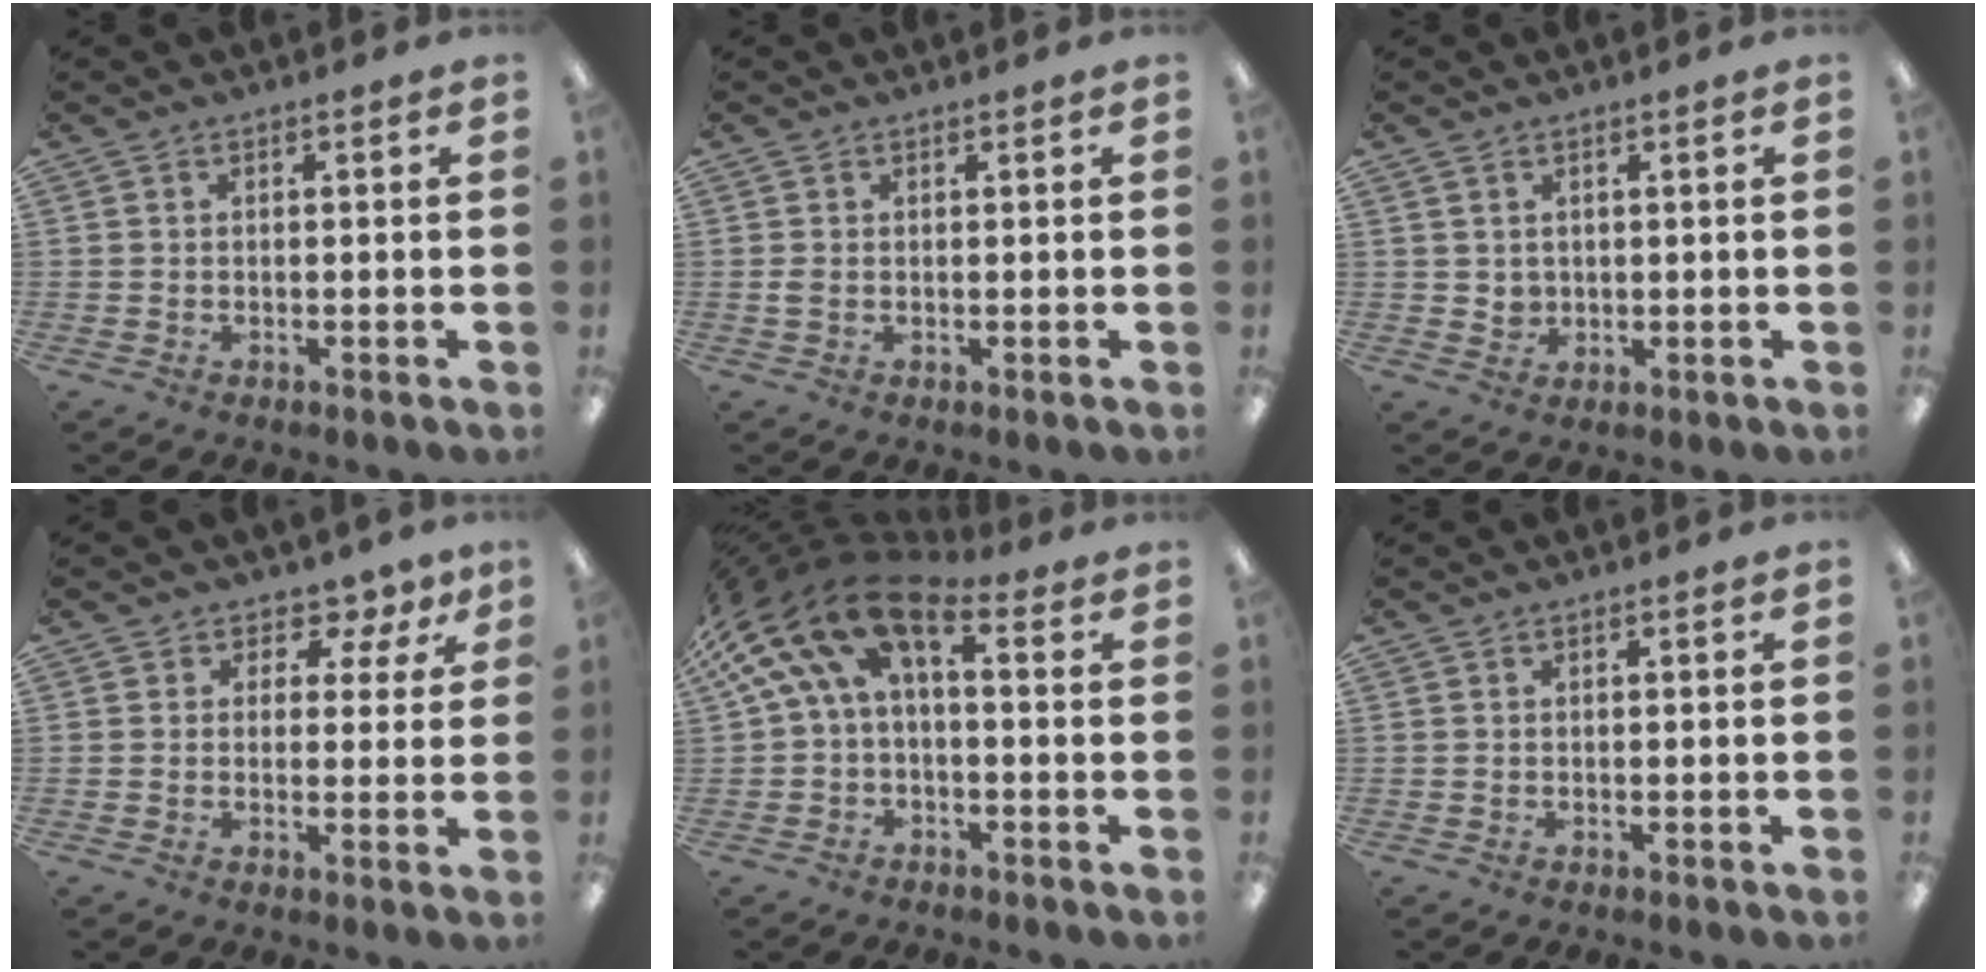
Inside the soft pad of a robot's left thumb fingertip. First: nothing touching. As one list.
[{"total": 1.1, "force": [0.3, 0.7, 0.9], "torque": [-0.019, 0.002, 0.005]}, {"total": 2.5, "force": [1.6, 1.9, 0.4], "torque": [-0.004, -0.007, 0.027]}, {"total": 4.4, "force": [2.4, 3.4, 1.5], "torque": [-0.021, -0.010, 0.040]}, {"total": 13.7, "force": [4.8, 6.7, 11.0], "torque": [-0.220, -0.029, 0.082]}, {"total": 0.0}]